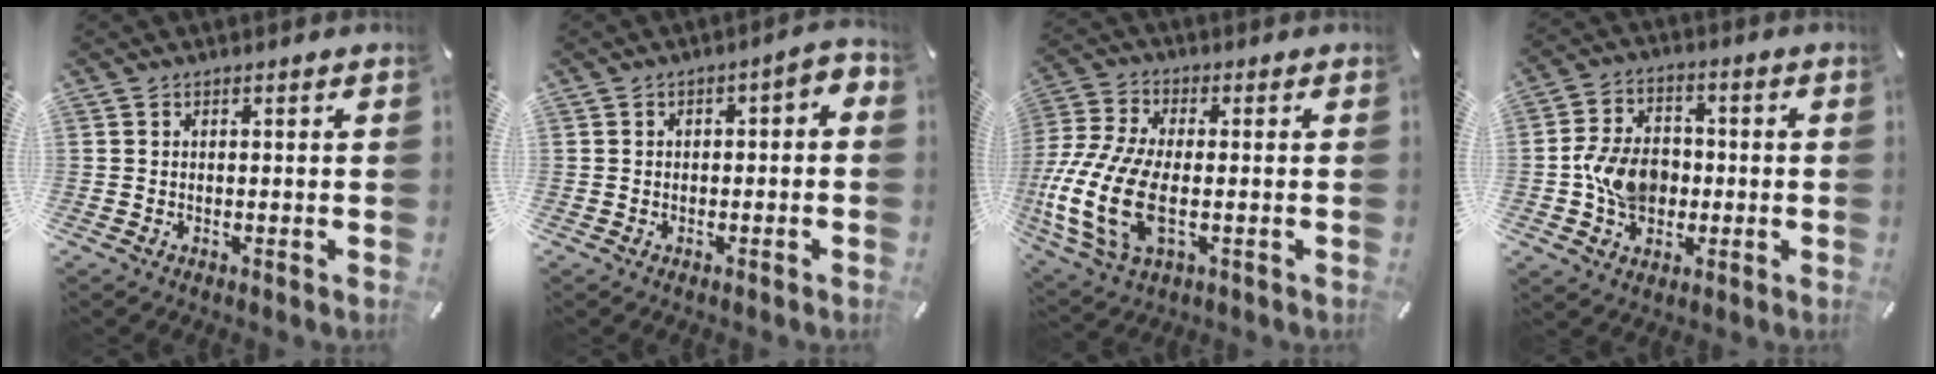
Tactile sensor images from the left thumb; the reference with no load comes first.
{"total": 3.4, "force": [-1.5, 1.9, 2.4], "torque": [-0.042, 0.018, -0.030]}
{"total": 16.1, "force": [-2.7, 8.3, 13.5], "torque": [-0.308, -0.017, -0.048]}
{"total": 10.0, "force": [-1.3, 7.9, 5.9], "torque": [-0.120, 0.019, -0.018]}